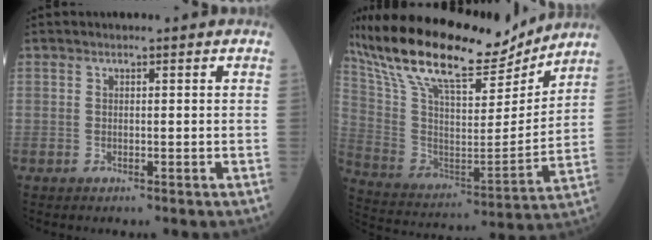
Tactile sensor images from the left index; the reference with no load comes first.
{"total": 24.2, "force": [19.7, 6.0, 12.7], "torque": [-0.242, 0.008, 0.336]}